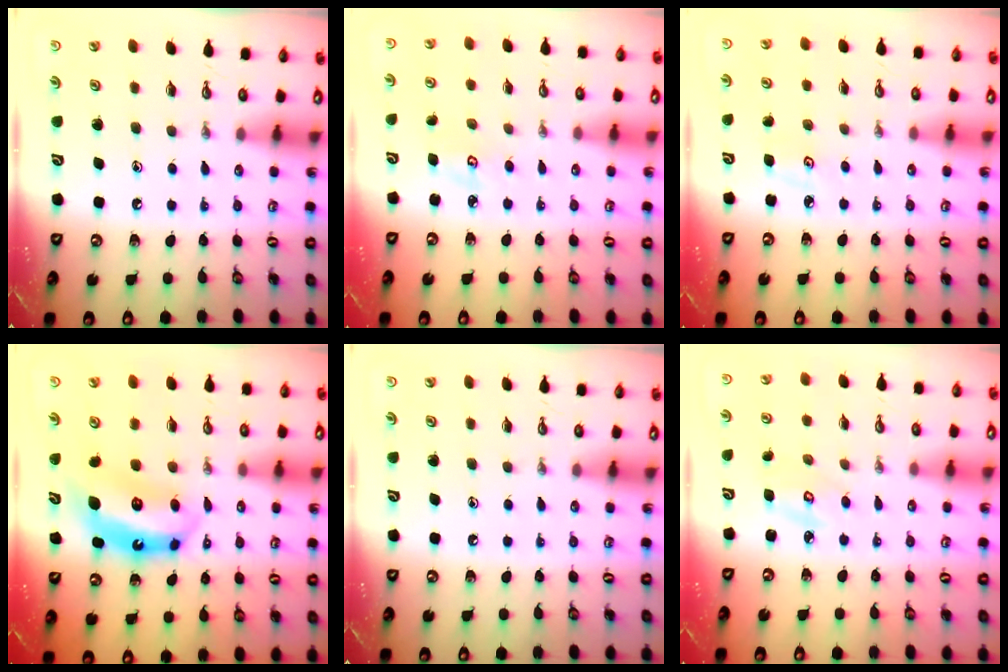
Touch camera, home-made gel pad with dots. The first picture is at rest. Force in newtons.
{"total": 3.7, "press": 3.7, "slide": 0.4}
{"total": 3.3, "press": 3.3, "slide": 0.3}
{"total": 7.5, "press": 7.4, "slide": 0.6}
{"total": 0.0}
{"total": 3.1, "press": 3.1, "slide": 0.2}